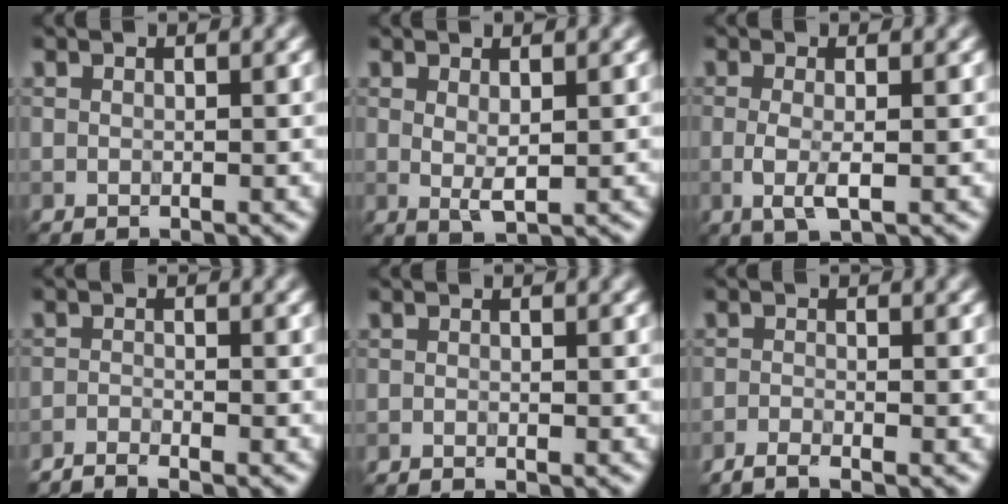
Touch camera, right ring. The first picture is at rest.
{"total": 1.9, "force": [0.3, 0.8, 1.7], "torque": [-0.037, -0.002, 0.006]}
{"total": 2.5, "force": [-0.5, 0.7, 2.3], "torque": [-0.055, -0.005, -0.013]}
{"total": 2.3, "force": [-2.1, 0.1, 0.8], "torque": [-0.022, 0.003, -0.047]}
{"total": 0.5, "force": [-0.5, 0.0, 0.2], "torque": [-0.005, -0.001, -0.009]}
{"total": 2.1, "force": [-1.8, 0.3, 1.1], "torque": [-0.025, -0.001, -0.041]}